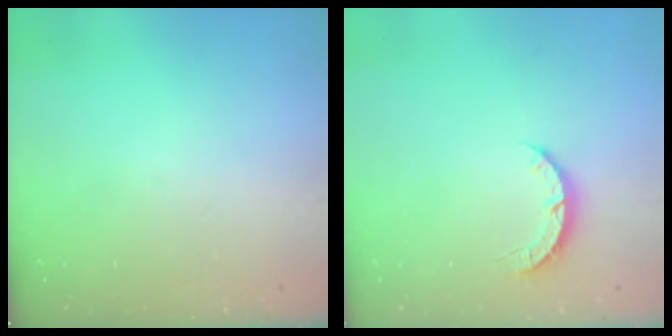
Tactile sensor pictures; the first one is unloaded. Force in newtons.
{"total": 3.6, "press": 3.5, "slide": 0.5}